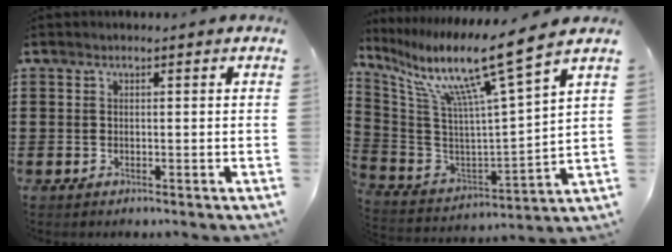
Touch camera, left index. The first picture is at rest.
{"total": 12.6, "force": [8.6, -0.3, 9.2], "torque": [-0.197, -0.060, 0.130]}